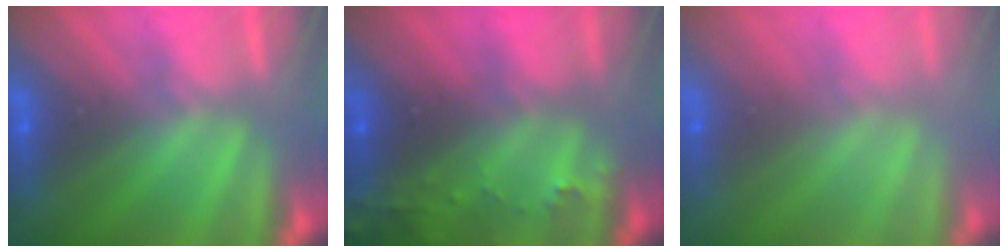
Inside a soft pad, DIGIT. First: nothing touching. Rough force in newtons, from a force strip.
{"total": 5.9}
{"total": 8.3}